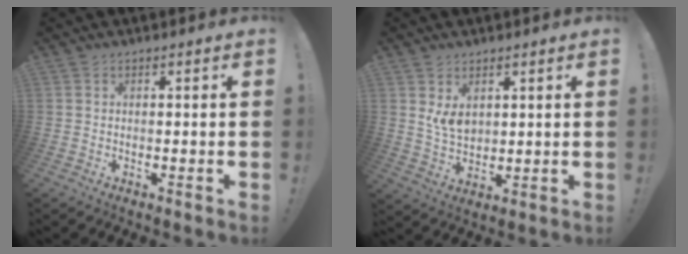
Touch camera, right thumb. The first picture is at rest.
{"total": 6.4, "force": [2.8, 4.2, 3.9], "torque": [-0.054, -0.014, 0.054]}